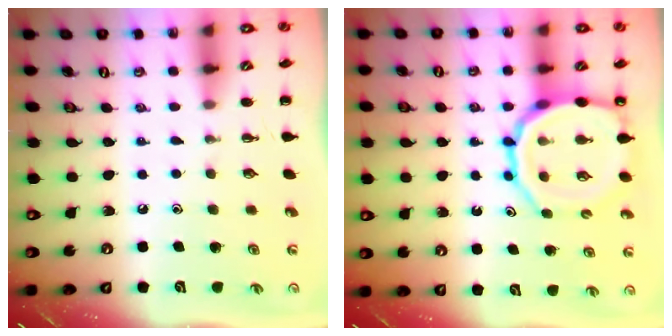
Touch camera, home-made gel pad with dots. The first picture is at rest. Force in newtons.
{"total": 14.2, "press": 13.9, "slide": 2.7}